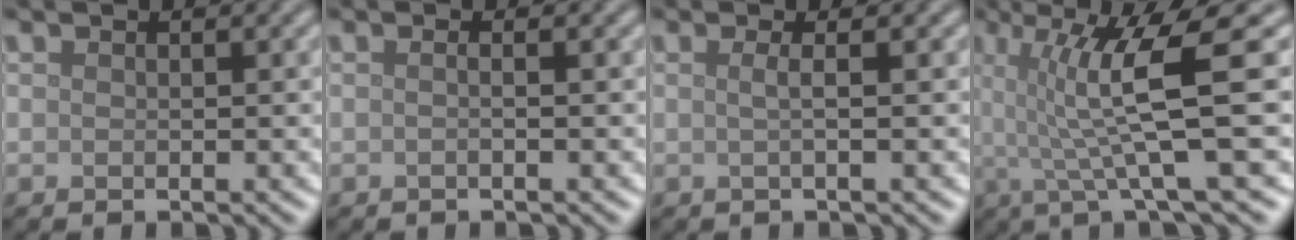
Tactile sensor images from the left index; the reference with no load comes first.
{"total": 1.2, "force": [0.1, 0.5, 1.1], "torque": [-0.006, -0.006, -0.014]}
{"total": 1.5, "force": [0.1, 0.6, 1.4], "torque": [-0.021, 0.001, -0.008]}
{"total": 7.5, "force": [0.8, 1.1, 7.4], "torque": [-0.128, 0.005, 0.012]}